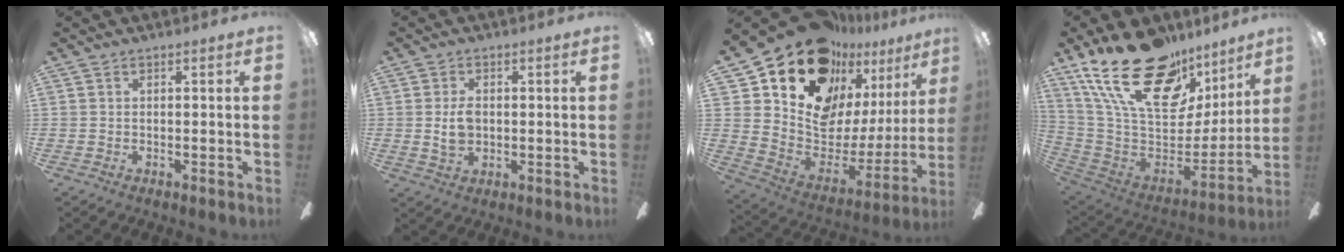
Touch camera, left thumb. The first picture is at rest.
{"total": 5.2, "force": [0.2, 3.5, 3.8], "torque": [-0.077, 0.001, -0.001]}
{"total": 18.7, "force": [14.6, 10.2, 5.8], "torque": [-0.112, -0.117, 0.277]}
{"total": 27.8, "force": [17.5, 13.9, 16.6], "torque": [-0.291, -0.109, 0.320]}